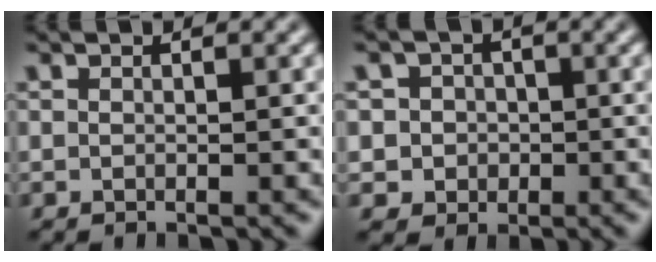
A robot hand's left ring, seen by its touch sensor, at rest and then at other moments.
{"total": 3.6, "force": [0.2, 3.5, 0.9], "torque": [0.006, 0.018, -0.005]}